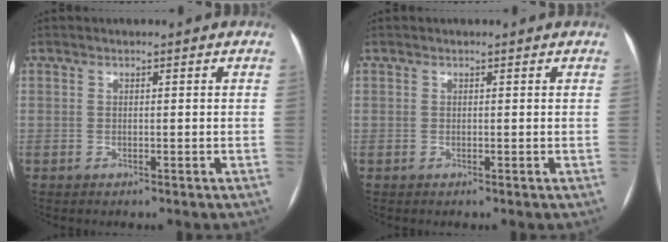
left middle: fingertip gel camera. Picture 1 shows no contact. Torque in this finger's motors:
{"motor_torque": [-0.14, 0.03, -0.03, -0.01]}